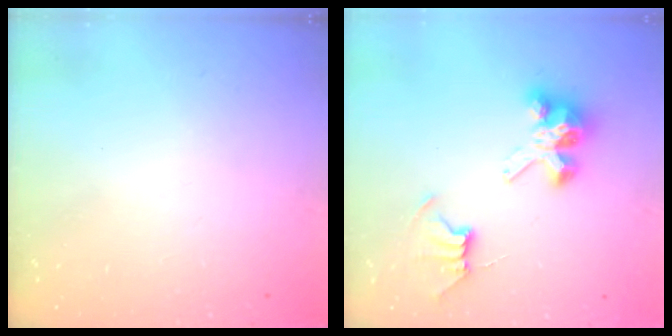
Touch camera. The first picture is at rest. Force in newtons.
{"total": 8.0, "press": 8.0, "slide": 0.5}